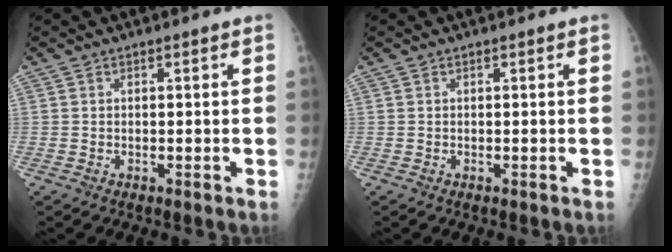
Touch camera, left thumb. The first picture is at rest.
{"total": 0.0}